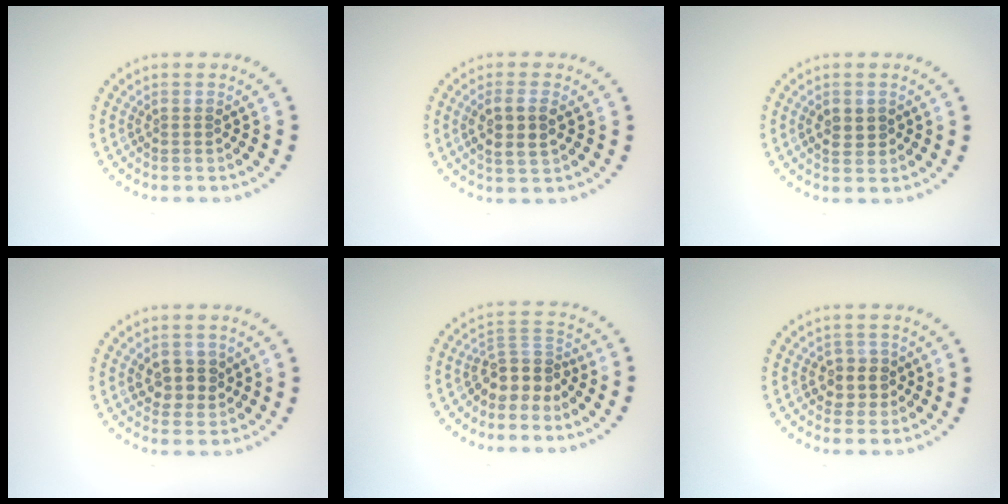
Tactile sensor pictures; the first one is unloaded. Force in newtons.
{"total": 3.0, "press": 2.8, "slide": 0.9}
{"total": 1.6, "press": 1.6, "slide": 0.1}
{"total": 2.8, "press": 2.7, "slide": 0.8}
{"total": 3.3, "press": 2.5, "slide": 2.2}
{"total": 2.2, "press": 2.0, "slide": 1.0}